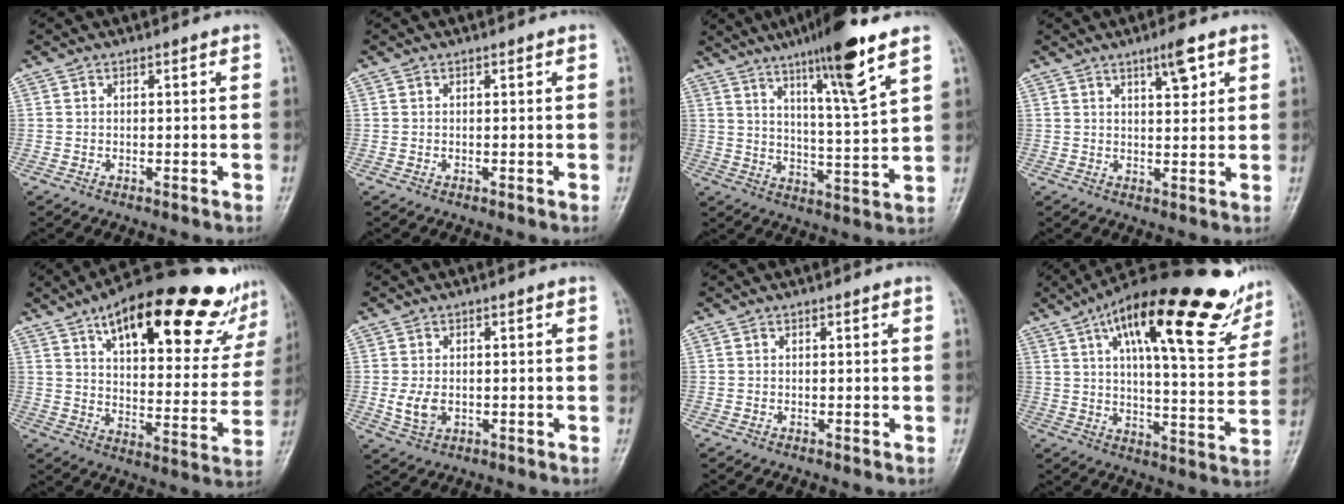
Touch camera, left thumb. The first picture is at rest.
{"total": 0.0}
{"total": 14.6, "force": [9.0, 0.9, 11.5], "torque": [-0.188, -0.049, 0.150]}
{"total": 3.1, "force": [1.7, 0.6, 2.5], "torque": [-0.037, -0.009, 0.029]}
{"total": 29.9, "force": [19.2, 10.3, 20.4], "torque": [-0.263, -0.045, 0.272]}
{"total": 4.1, "force": [-0.5, 2.9, 2.9], "torque": [-0.055, -0.007, -0.004]}
{"total": 0.0}
{"total": 27.7, "force": [15.9, 8.2, 21.1], "torque": [-0.279, -0.028, 0.237]}